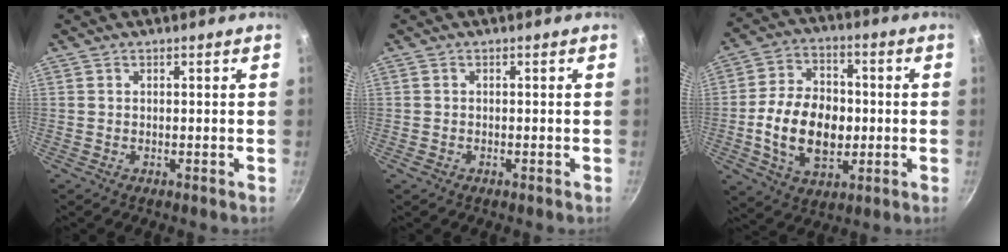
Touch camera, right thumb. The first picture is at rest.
{"total": 0.7, "force": [-0.4, 0.4, 0.4], "torque": [-0.008, 0.002, -0.010]}
{"total": 15.8, "force": [-1.9, 10.7, 11.5], "torque": [-0.173, 0.018, -0.033]}